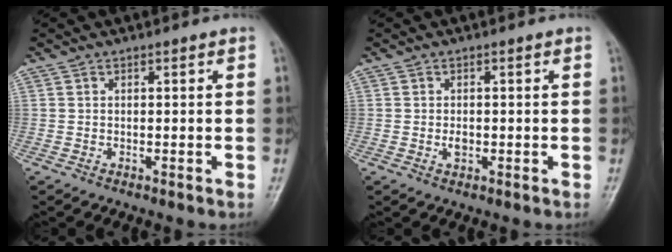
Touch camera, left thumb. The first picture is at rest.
{"total": 1.5, "force": [0.0, 0.9, 1.2], "torque": [-0.016, -0.001, 0.001]}